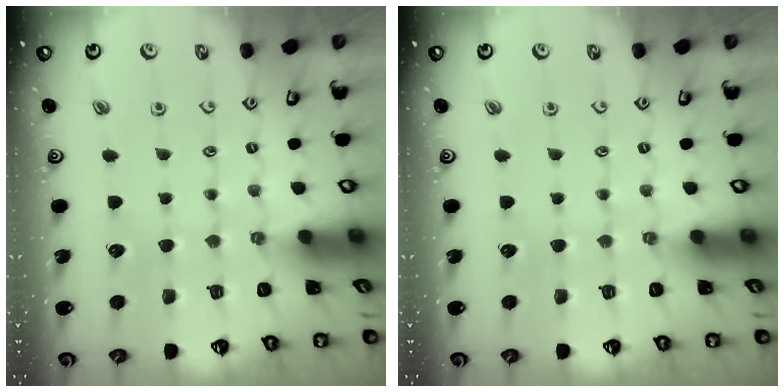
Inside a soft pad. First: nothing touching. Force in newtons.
{"total": 0.0}